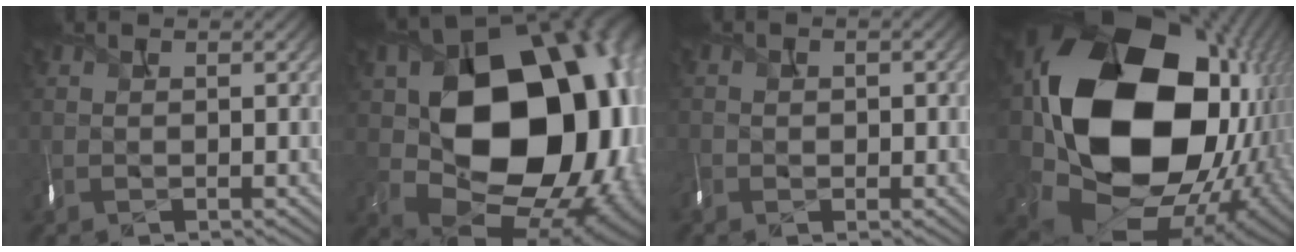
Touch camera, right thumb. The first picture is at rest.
{"total": 18.8, "force": [1.2, 14.3, 12.1], "torque": [-0.193, -0.057, 0.071]}
{"total": 1.5, "force": [-0.8, 1.3, 0.4], "torque": [-0.013, -0.012, -0.010]}
{"total": 21.9, "force": [1.6, 16.6, 14.1], "torque": [-0.328, -0.067, 0.074]}